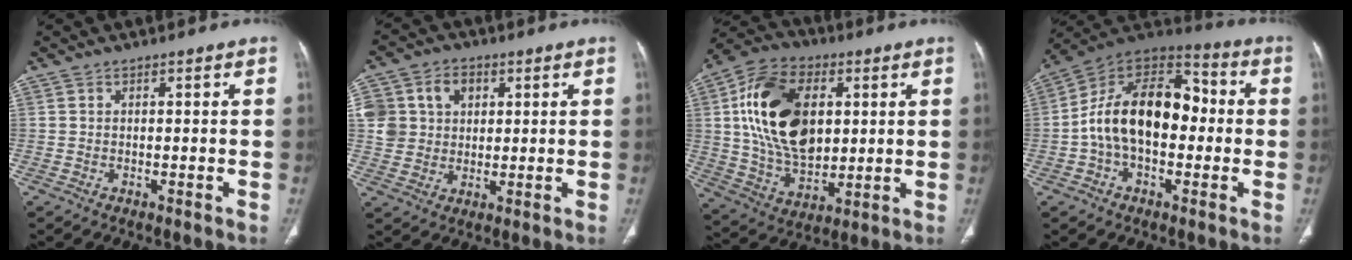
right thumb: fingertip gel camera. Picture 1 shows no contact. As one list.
[{"total": 11.0, "force": [3.1, 9.3, 5.1], "torque": [-0.070, 0.007, 0.061]}, {"total": 21.4, "force": [4.2, 13.6, 16.0], "torque": [-0.267, -0.005, 0.081]}, {"total": 18.7, "force": [-0.8, 11.7, 14.6], "torque": [-0.223, 0.049, -0.022]}]